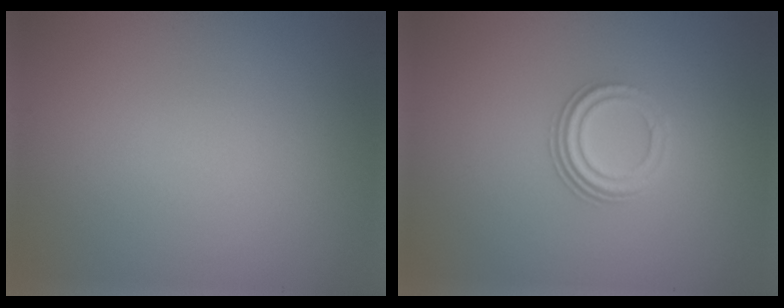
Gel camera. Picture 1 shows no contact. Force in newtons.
{"total": 2.9, "press": 2.0, "slide": 2.0}